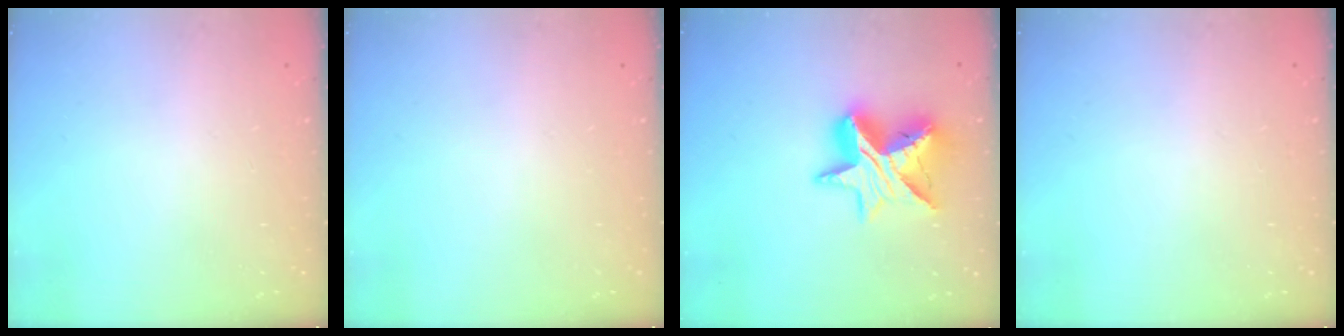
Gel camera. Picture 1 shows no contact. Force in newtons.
{"total": 0.0}
{"total": 14.6, "press": 14.5, "slide": 1.0}
{"total": 0.0}